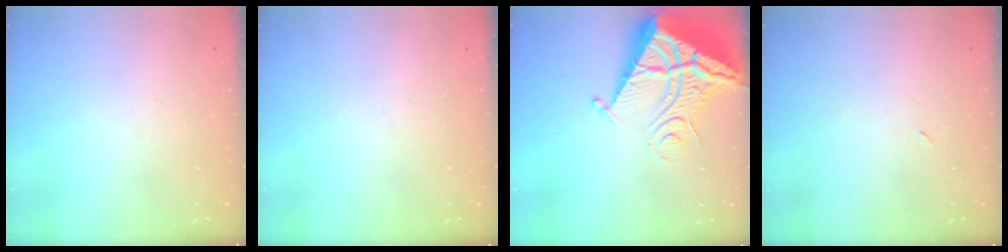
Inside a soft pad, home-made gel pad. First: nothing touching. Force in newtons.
{"total": 0.0}
{"total": 12.2, "press": 12.1, "slide": 1.3}
{"total": 2.2, "press": 1.8, "slide": 1.2}